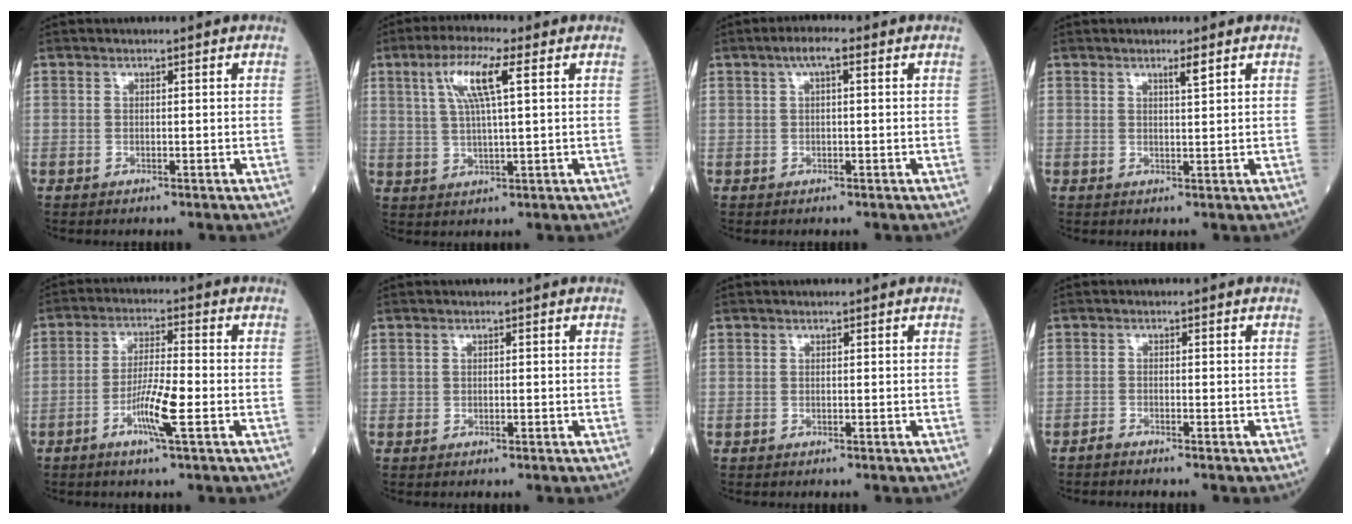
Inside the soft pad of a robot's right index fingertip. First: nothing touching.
{"total": 7.6, "force": [2.9, 0.5, 7.0], "torque": [-0.144, 0.013, 0.059]}
{"total": 2.7, "force": [1.2, 0.5, 2.4], "torque": [-0.043, 0.013, 0.021]}
{"total": 1.6, "force": [1.1, -0.2, 1.1], "torque": [-0.025, -0.002, 0.023]}
{"total": 6.8, "force": [-2.6, 0.1, 6.2], "torque": [-0.124, -0.005, -0.048]}
{"total": 0.0}
{"total": 0.0}
{"total": 1.1, "force": [-1.0, -0.2, 0.2], "torque": [-0.009, -0.002, -0.019]}